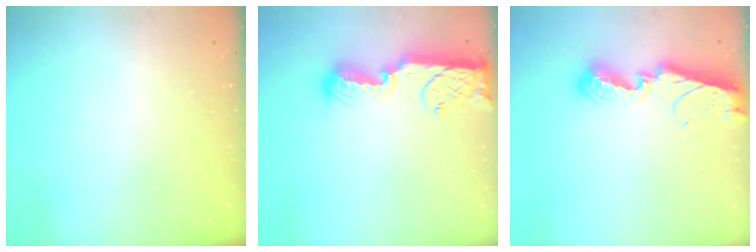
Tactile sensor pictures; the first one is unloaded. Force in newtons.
{"total": 11.5, "press": 11.4, "slide": 1.2}
{"total": 10.2, "press": 10.1, "slide": 1.1}